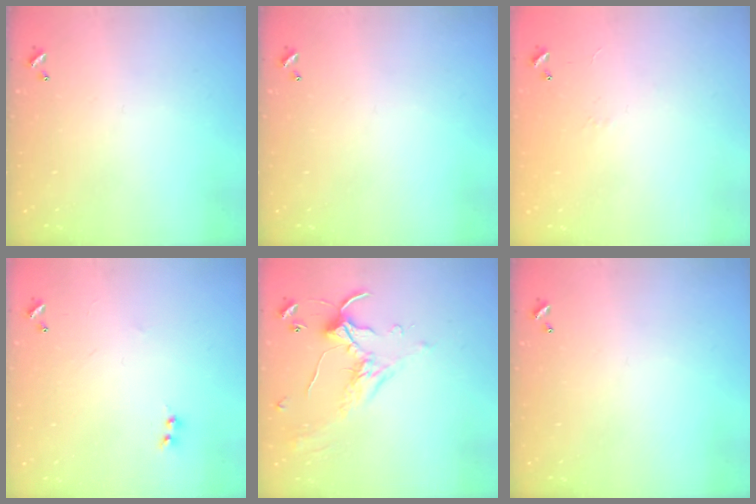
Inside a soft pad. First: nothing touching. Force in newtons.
{"total": 0.0}
{"total": 6.6, "press": 6.6, "slide": 0.7}
{"total": 2.0, "press": 2.0, "slide": 0.5}
{"total": 1.2, "press": 0.6, "slide": 1.1}
{"total": 0.0}